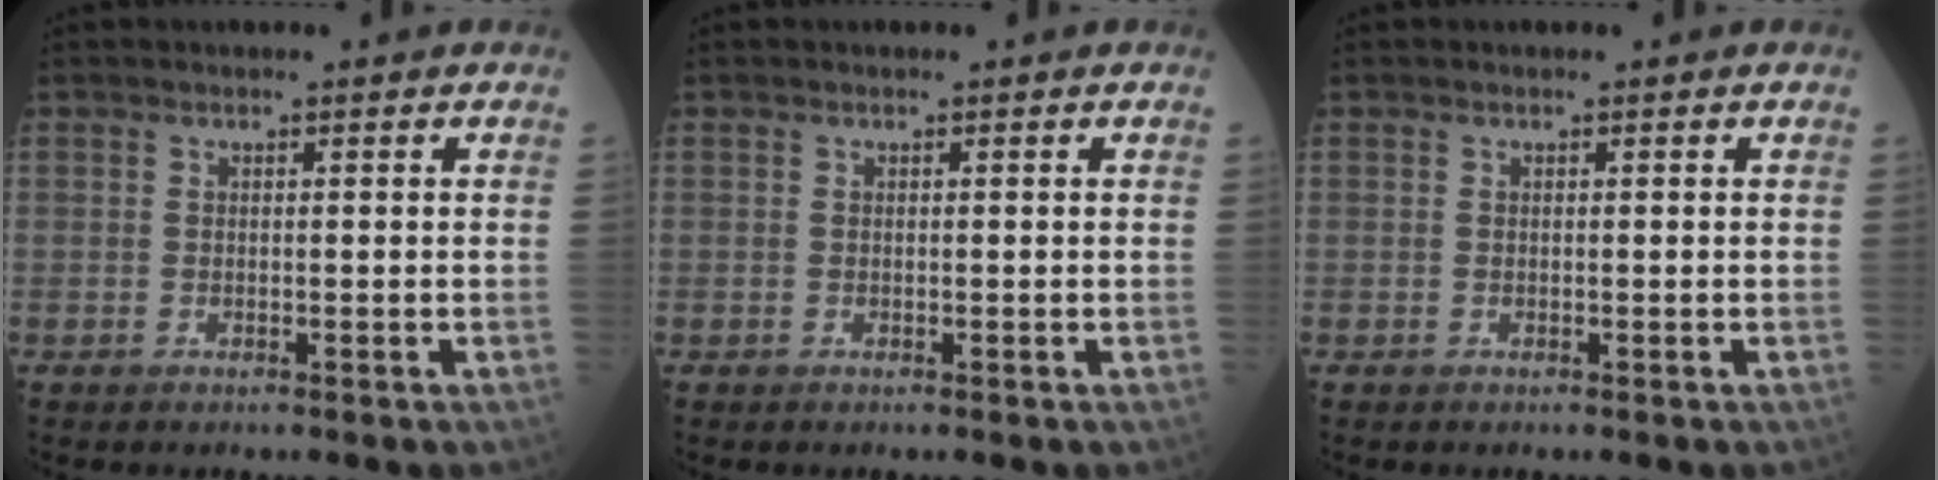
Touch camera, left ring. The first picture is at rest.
{"total": 0.0}
{"total": 0.0}